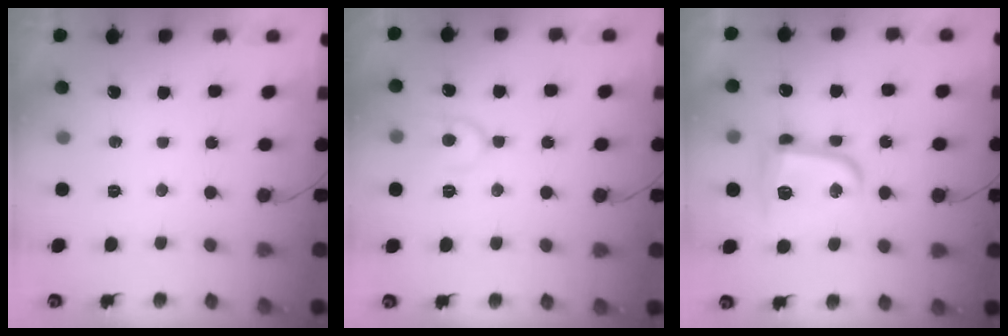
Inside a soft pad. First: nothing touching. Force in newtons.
{"total": 10.1, "press": 10.1, "slide": 1.0}
{"total": 12.4, "press": 12.4, "slide": 0.8}